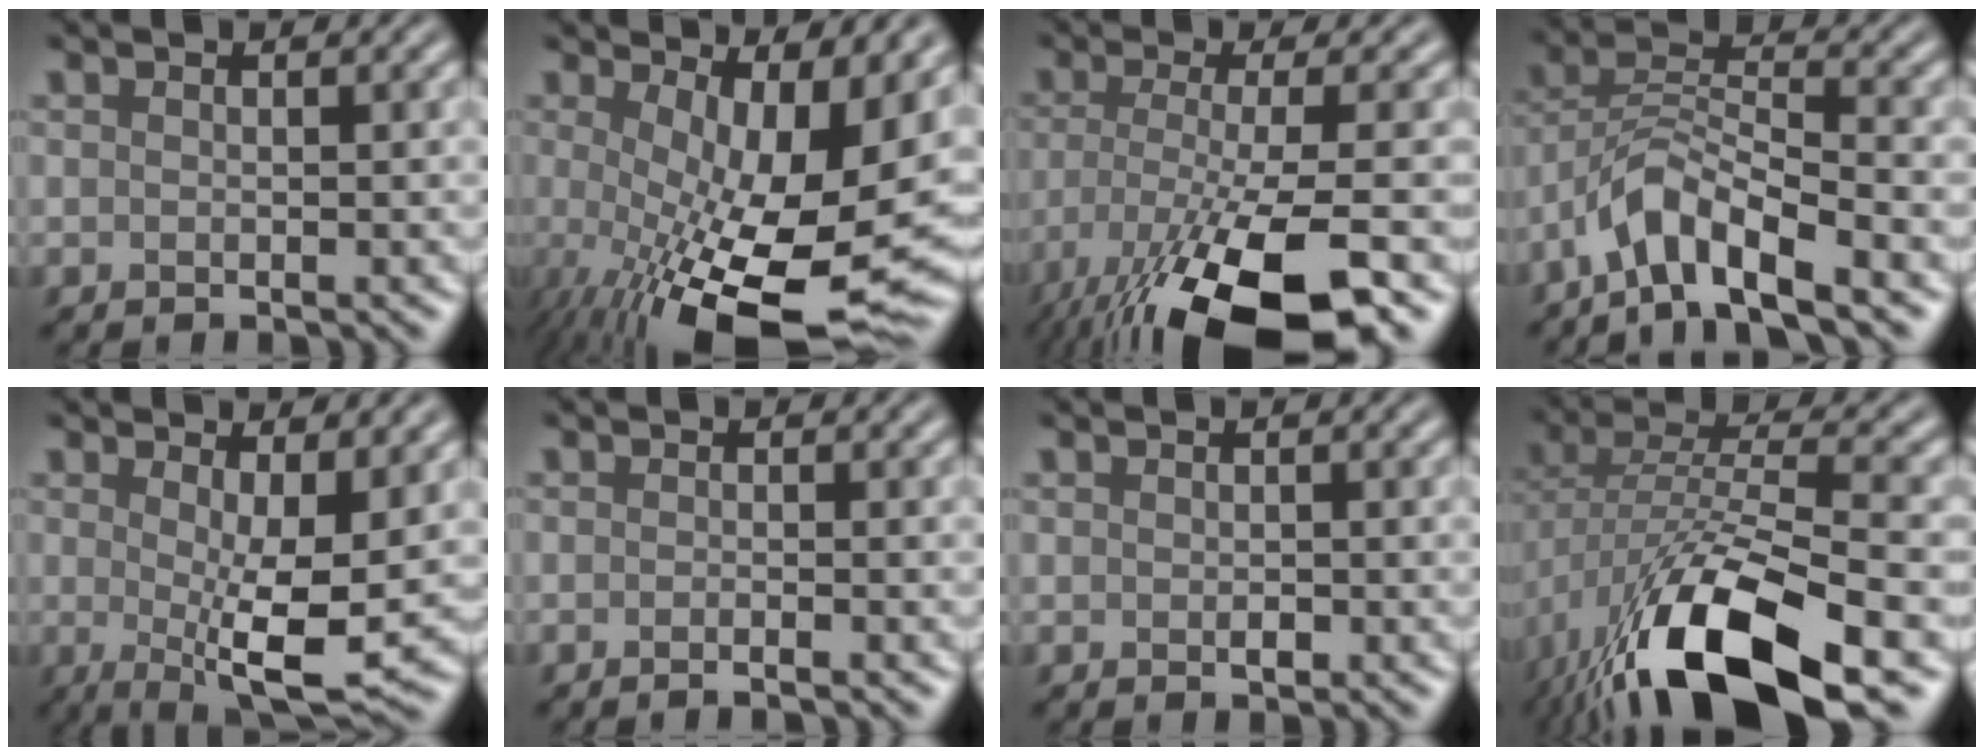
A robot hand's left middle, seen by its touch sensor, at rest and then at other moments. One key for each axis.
{"total": 16.2, "fx": -1.5, "fy": 6.0, "fz": 14.9, "tx": -0.210, "ty": -0.032, "tz": -0.001}
{"total": 12.7, "fx": -7.4, "fy": 3.3, "fz": 9.9, "tx": -0.183, "ty": -0.028, "tz": -0.129}
{"total": 6.8, "fx": -4.6, "fy": 1.9, "fz": 4.6, "tx": -0.082, "ty": 0.006, "tz": -0.090}
{"total": 7.3, "fx": 0.0, "fy": 1.9, "fz": 7.1, "tx": -0.105, "ty": -0.018, "tz": 0.004}
{"total": 1.1, "fx": -0.7, "fy": 0.3, "fz": 0.8, "tx": -0.002, "ty": -0.009, "tz": -0.017}
{"total": 0.7, "fx": -0.4, "fy": 0.3, "fz": 0.5, "tx": -0.009, "ty": -0.004, "tz": -0.002}
{"total": 14.1, "fx": -7.0, "fy": 5.0, "fz": 11.2, "tx": -0.217, "ty": -0.017, "tz": -0.117}